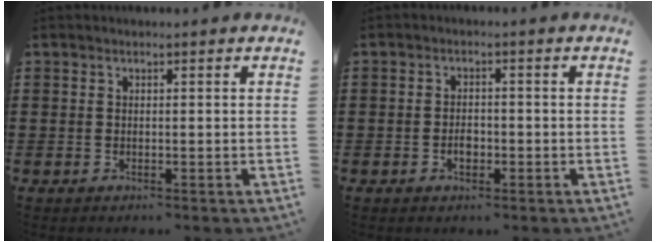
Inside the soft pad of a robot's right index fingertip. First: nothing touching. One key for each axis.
{"total": 2.1, "fx": -0.8, "fy": 1.1, "fz": 1.7, "tx": -0.026, "ty": -0.005, "tz": -0.015}